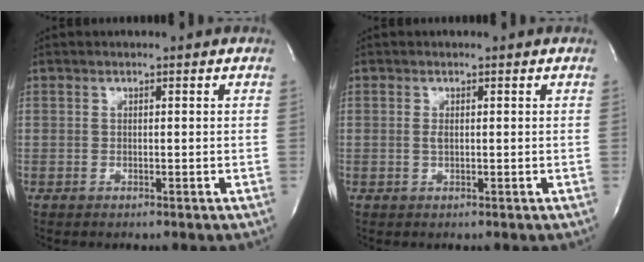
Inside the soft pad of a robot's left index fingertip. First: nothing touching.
{"total": 0.9, "force": [-0.6, 0.3, 0.6], "torque": [-0.014, -0.006, -0.008]}